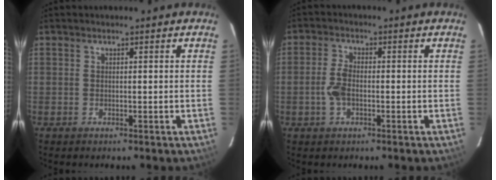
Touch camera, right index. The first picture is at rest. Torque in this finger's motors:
{"motor_torque": [0.56, -0.24, 0.43, 0.09]}